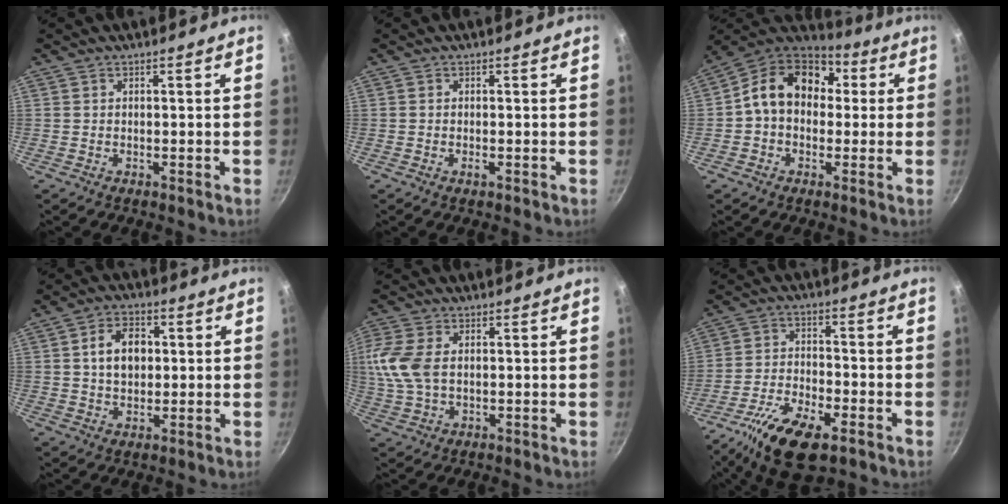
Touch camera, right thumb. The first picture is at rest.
{"total": 0.8, "force": [-0.3, 0.3, 0.7], "torque": [-0.013, 0.001, -0.005]}
{"total": 15.0, "force": [2.1, 11.5, 9.4], "torque": [-0.119, 0.034, 0.014]}
{"total": 8.0, "force": [1.1, 5.8, 5.5], "torque": [-0.069, 0.011, 0.015]}
{"total": 9.5, "force": [1.1, 6.0, 7.3], "torque": [-0.161, 0.007, 0.020]}
{"total": 13.8, "force": [-7.9, 5.7, 9.8], "torque": [-0.175, 0.028, -0.145]}